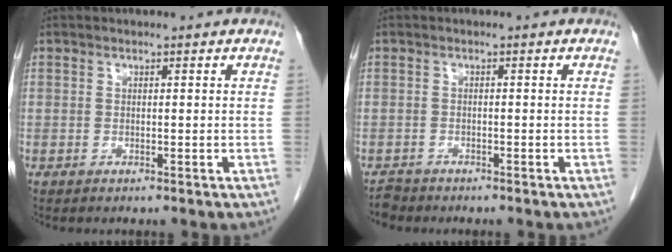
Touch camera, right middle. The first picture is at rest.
{"total": 1.8, "force": [-1.7, 0.6, -0.2], "torque": [-0.004, -0.005, -0.030]}